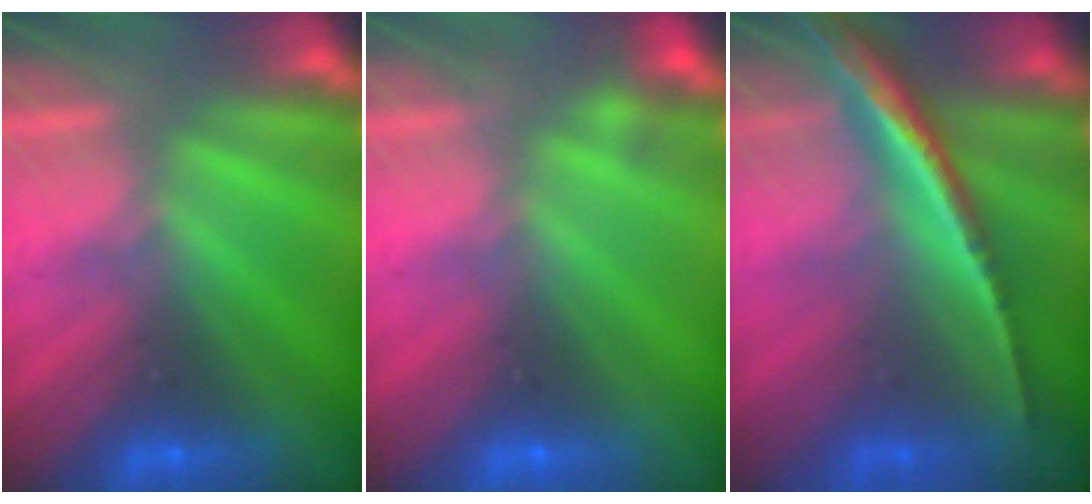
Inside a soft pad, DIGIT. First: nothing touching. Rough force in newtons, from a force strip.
{"total": 2.1}
{"total": 1.8}